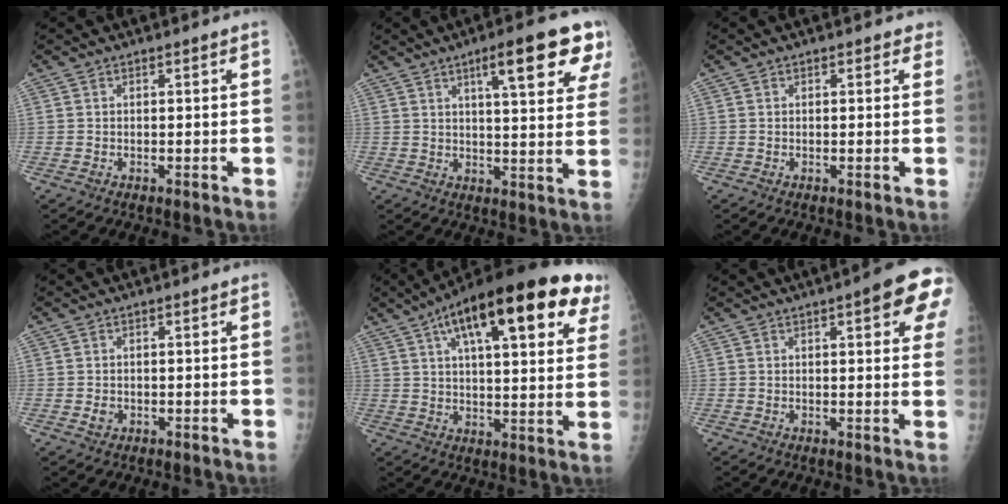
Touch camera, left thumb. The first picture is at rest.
{"total": 14.3, "force": [7.4, 3.0, 11.8], "torque": [-0.135, -0.023, 0.098]}
{"total": 1.4, "force": [0.8, 0.9, 0.6], "torque": [0.010, 0.000, 0.004]}
{"total": 1.3, "force": [-0.3, 1.1, 0.6], "torque": [-0.004, 0.002, -0.002]}
{"total": 26.5, "force": [13.1, 8.7, 21.4], "torque": [-0.299, 0.007, 0.186]}
{"total": 10.0, "force": [4.1, 2.6, 8.7], "torque": [-0.079, -0.005, 0.042]}